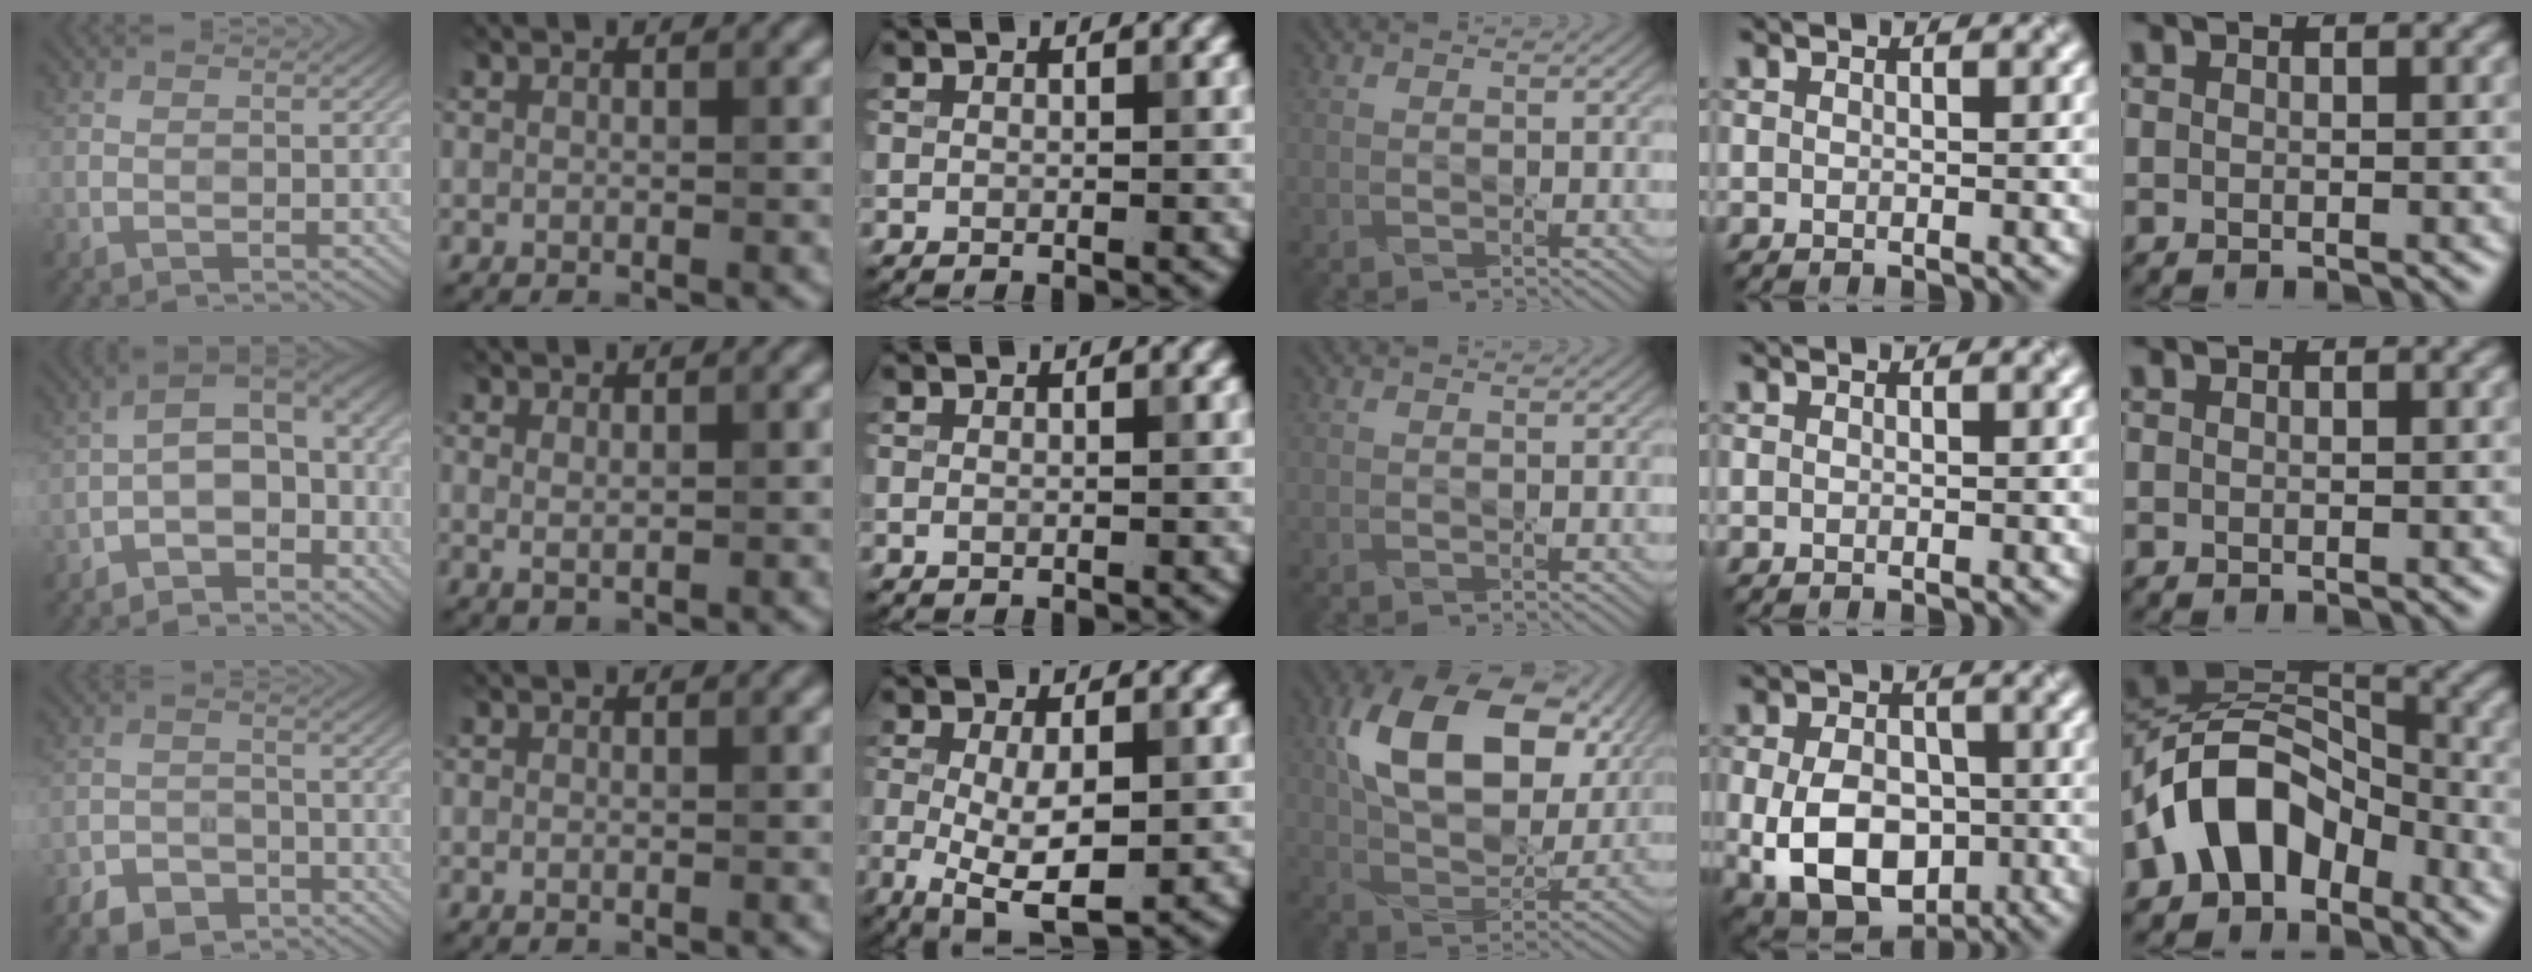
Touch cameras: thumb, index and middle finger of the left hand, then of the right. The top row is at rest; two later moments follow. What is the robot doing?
{"motion": "wipe", "object": "bowl"}